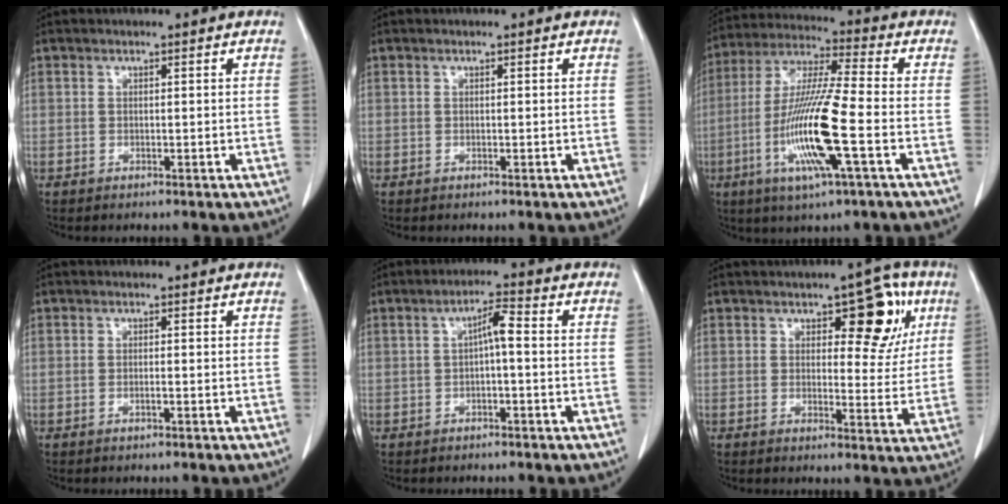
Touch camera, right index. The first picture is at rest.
{"total": 0.0}
{"total": 15.0, "force": [-4.3, 0.4, 14.4], "torque": [-0.294, -0.013, -0.085]}
{"total": 0.6, "force": [-0.2, 0.0, 0.5], "torque": [-0.010, 0.001, -0.002]}
{"total": 3.5, "force": [0.0, 0.5, 3.4], "torque": [-0.062, 0.013, 0.000]}
{"total": 9.0, "force": [3.7, 4.2, 7.0], "torque": [-0.074, 0.019, 0.046]}